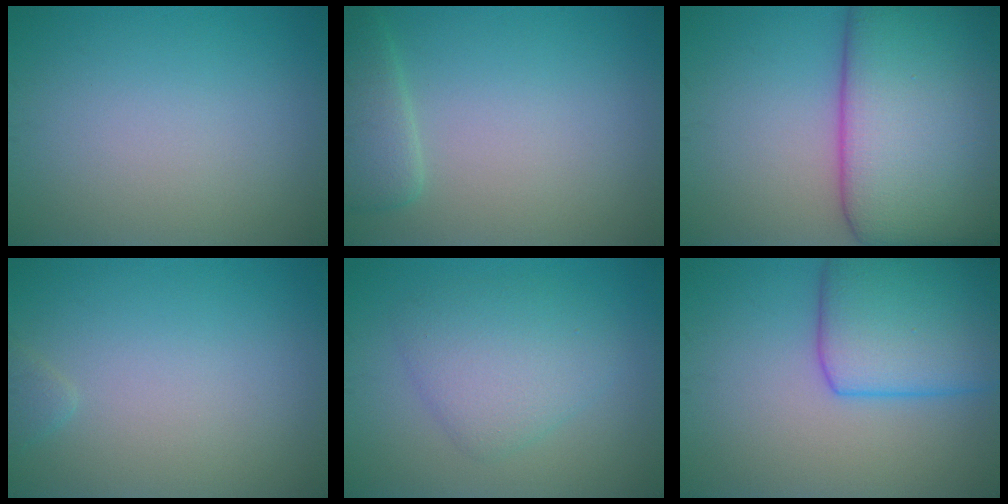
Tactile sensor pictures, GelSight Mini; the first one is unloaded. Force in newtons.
{"total": 2.9, "press": 2.9, "slide": 0.3}
{"total": 16.8, "press": 16.8, "slide": 0.9}
{"total": 0.8, "press": 0.8, "slide": 0.1}
{"total": 4.2, "press": 4.2, "slide": 0.2}
{"total": 8.4, "press": 8.4, "slide": 0.5}